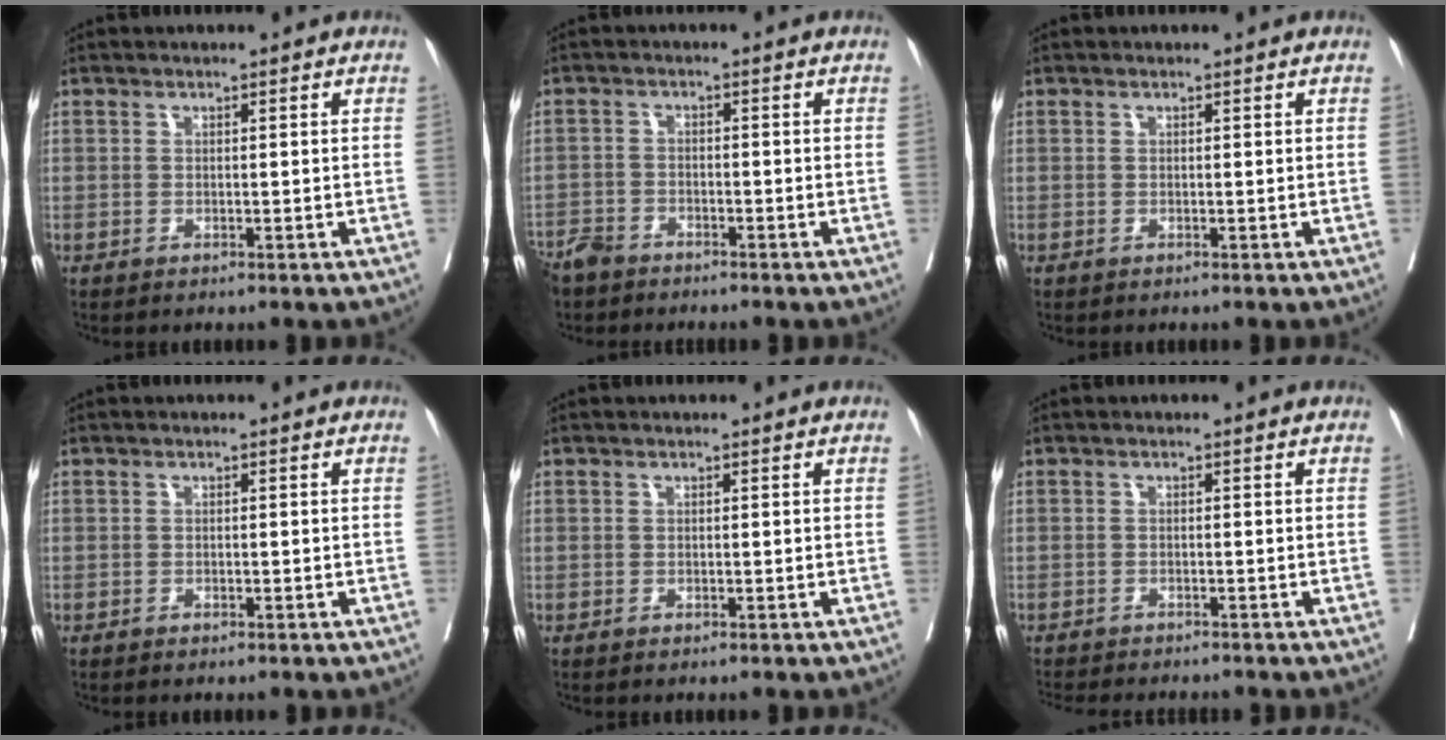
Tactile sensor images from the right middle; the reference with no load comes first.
{"total": 4.2, "force": [-3.7, 1.7, 1.0], "torque": [-0.021, -0.005, -0.073]}
{"total": 0.0}
{"total": 0.8, "force": [-0.5, 0.2, 0.5], "torque": [-0.014, -0.003, -0.005]}
{"total": 0.0}
{"total": 8.6, "force": [-7.9, 1.4, 3.3], "torque": [-0.048, -0.012, -0.105]}